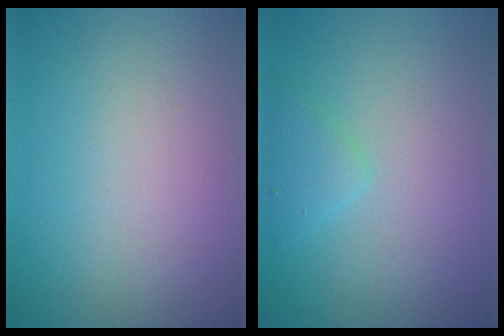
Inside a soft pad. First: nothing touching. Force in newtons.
{"total": 1.7, "press": 1.7, "slide": 0.1}